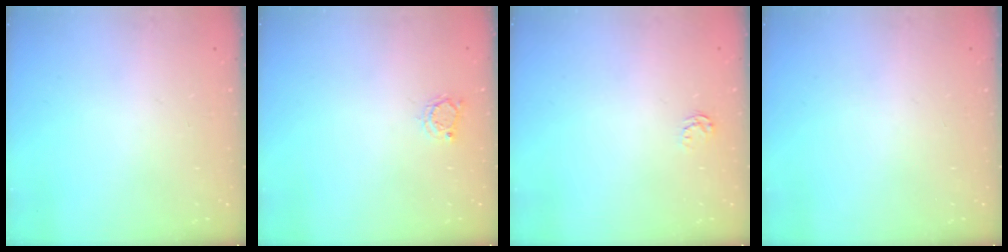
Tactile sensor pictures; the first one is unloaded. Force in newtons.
{"total": 2.8, "press": 2.8, "slide": 0.4}
{"total": 2.6, "press": 2.6, "slide": 0.4}
{"total": 0.0}